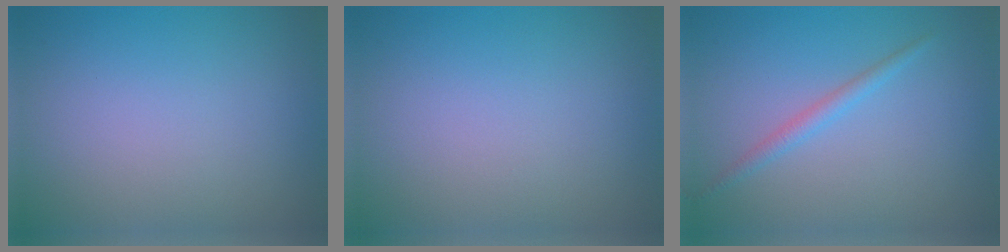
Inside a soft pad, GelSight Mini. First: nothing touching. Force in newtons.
{"total": 0.0}
{"total": 1.5, "press": 1.5, "slide": 0.1}